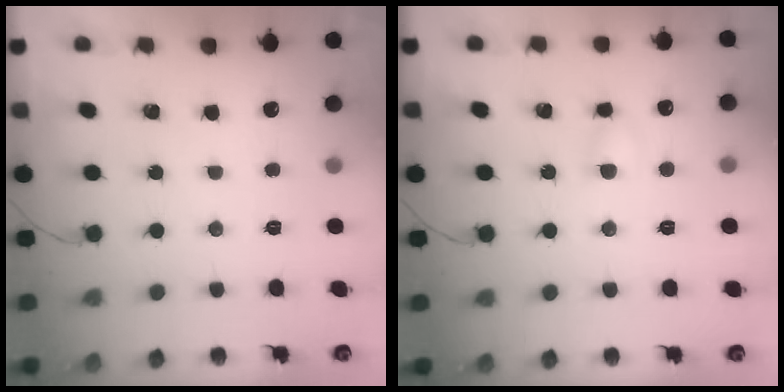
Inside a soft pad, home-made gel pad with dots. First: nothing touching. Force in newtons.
{"total": 4.0, "press": 3.7, "slide": 1.3}